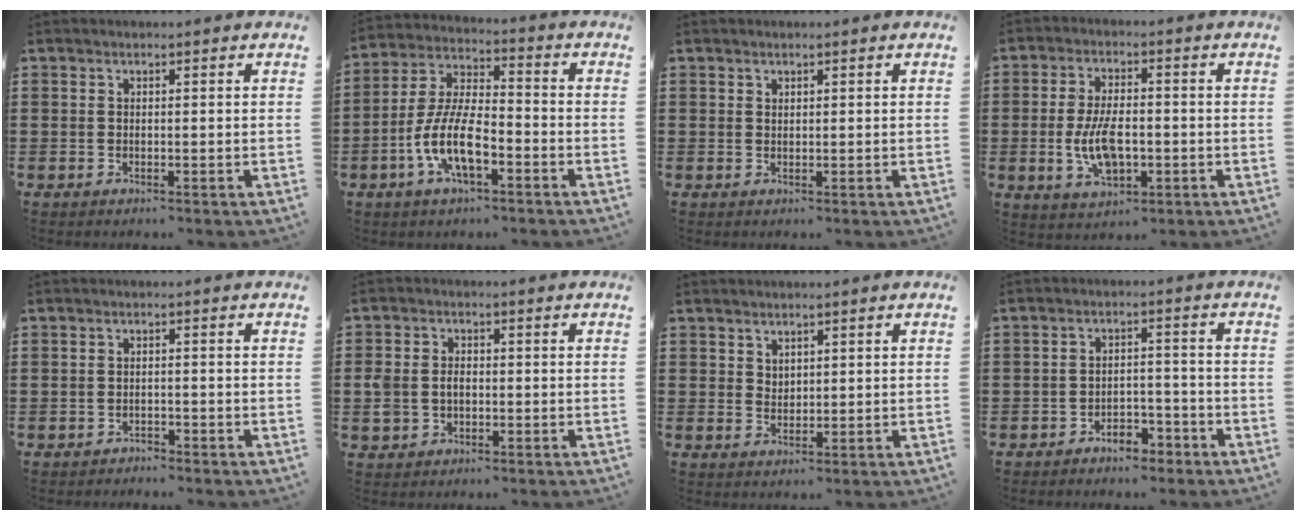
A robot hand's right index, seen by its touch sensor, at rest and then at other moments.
{"total": 9.9, "force": [-4.0, 3.7, 8.2], "torque": [-0.198, -0.010, -0.082]}
{"total": 0.7, "force": [0.6, 0.4, 0.1], "torque": [-0.003, 0.001, 0.012]}
{"total": 7.8, "force": [-1.5, 3.8, 6.6], "torque": [-0.148, -0.002, -0.031]}
{"total": 1.2, "force": [-1.2, 0.1, 0.0], "torque": [-0.005, 0.001, -0.027]}
{"total": 3.0, "force": [-0.5, 2.4, 1.7], "torque": [-0.052, 0.001, -0.016]}
{"total": 1.9, "force": [1.6, 1.0, 0.1], "torque": [-0.004, 0.003, 0.033]}
{"total": 3.5, "force": [-3.3, 1.0, 0.9], "torque": [-0.018, 0.008, -0.065]}